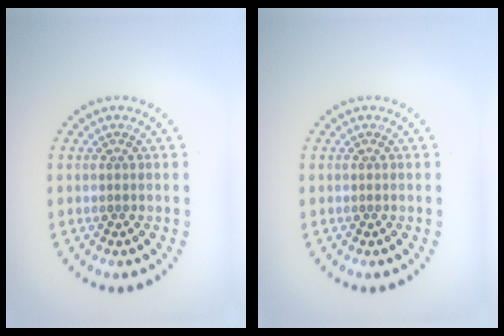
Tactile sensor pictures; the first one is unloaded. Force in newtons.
{"total": 0.0}